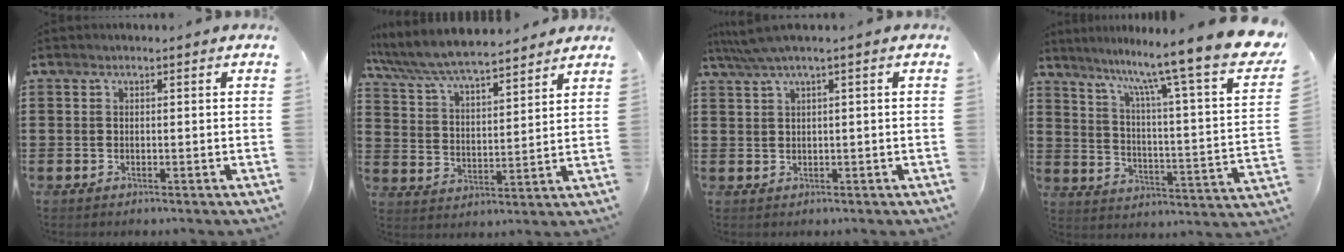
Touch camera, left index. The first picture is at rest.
{"total": 7.0, "force": [6.5, 0.7, 2.3], "torque": [-0.074, -0.037, 0.113]}
{"total": 2.3, "force": [0.8, -0.1, 2.2], "torque": [-0.048, -0.004, 0.011]}
{"total": 11.5, "force": [9.5, -1.1, 6.3], "torque": [-0.133, -0.085, 0.144]}